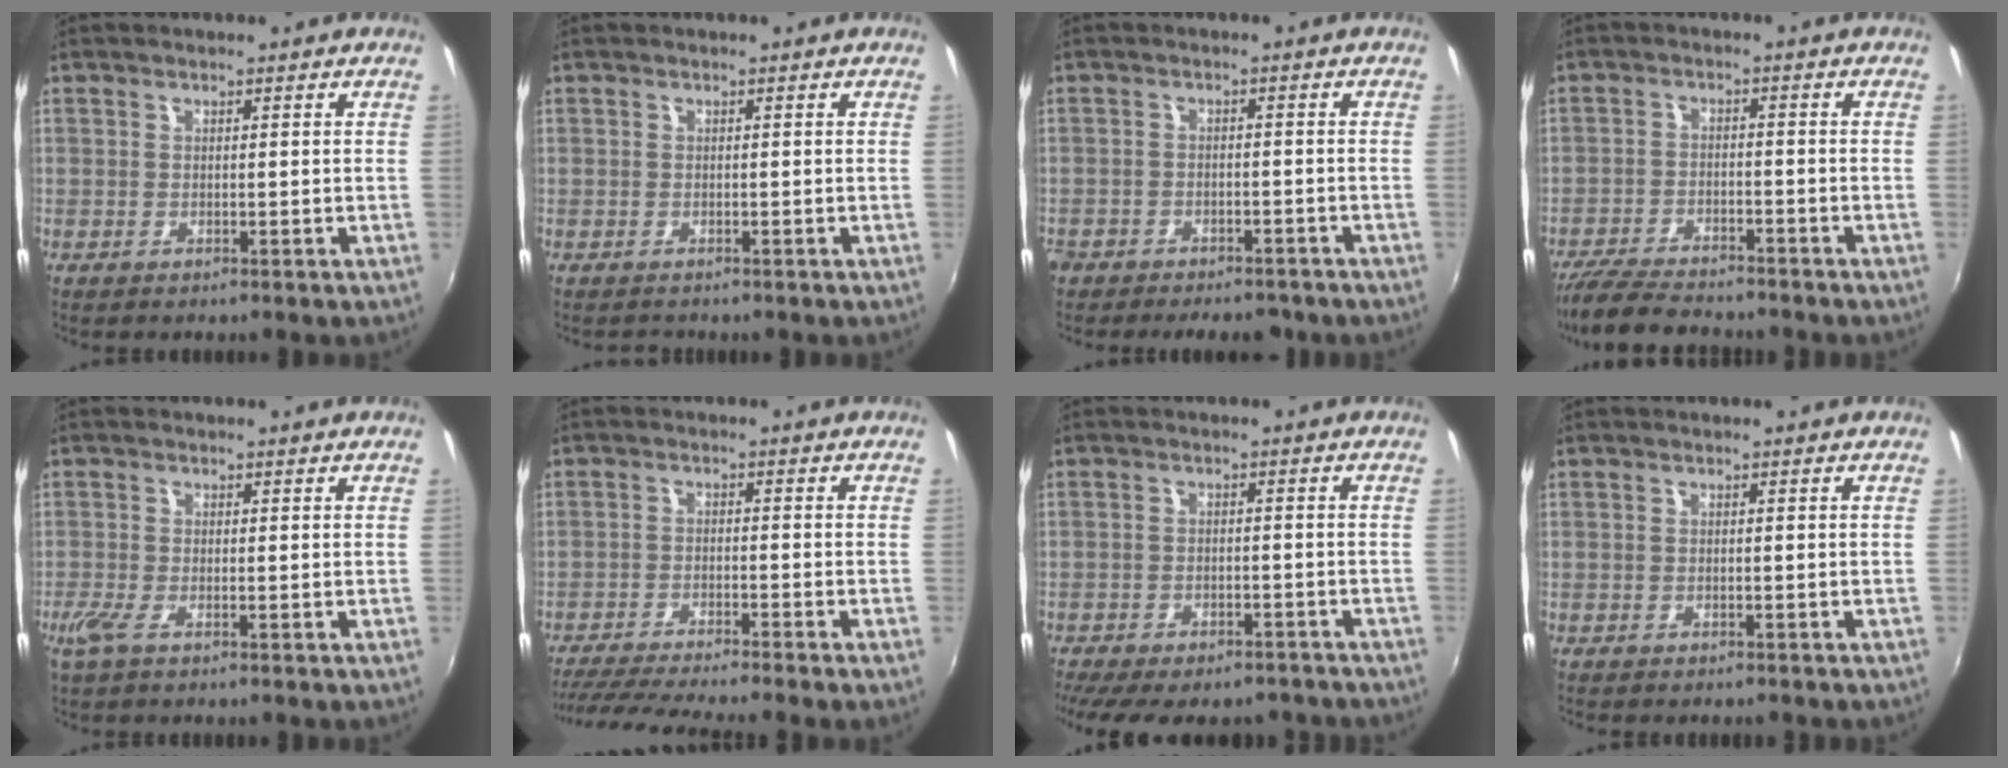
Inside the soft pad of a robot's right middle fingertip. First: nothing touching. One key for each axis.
{"total": 0.7, "fx": -0.6, "fy": 0.4, "fz": -0.1, "tx": 0.001, "ty": 0.002, "tz": -0.009}
{"total": 9.5, "fx": -7.4, "fy": 4.8, "fz": 3.5, "tx": -0.100, "ty": -0.007, "tz": -0.106}
{"total": 10.3, "fx": -9.2, "fy": 2.1, "fz": 4.1, "tx": -0.110, "ty": -0.017, "tz": -0.156}
{"total": 2.4, "fx": -1.4, "fy": 0.3, "fz": 1.9, "tx": -0.042, "ty": -0.010, "tz": -0.029}
{"total": 11.2, "fx": -9.9, "fy": -1.1, "fz": 5.0, "tx": -0.112, "ty": -0.018, "tz": -0.162}
{"total": 15.5, "fx": -12.9, "fy": 5.4, "fz": 6.8, "tx": -0.146, "ty": -0.022, "tz": -0.168}
{"total": 1.5, "fx": -1.4, "fy": 0.4, "fz": 0.5, "tx": -0.013, "ty": -0.007, "tz": -0.018}